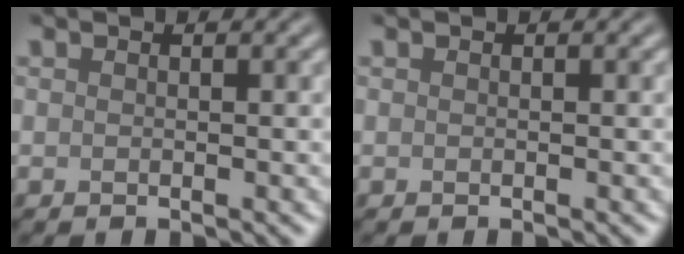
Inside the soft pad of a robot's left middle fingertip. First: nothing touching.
{"total": 0.0}